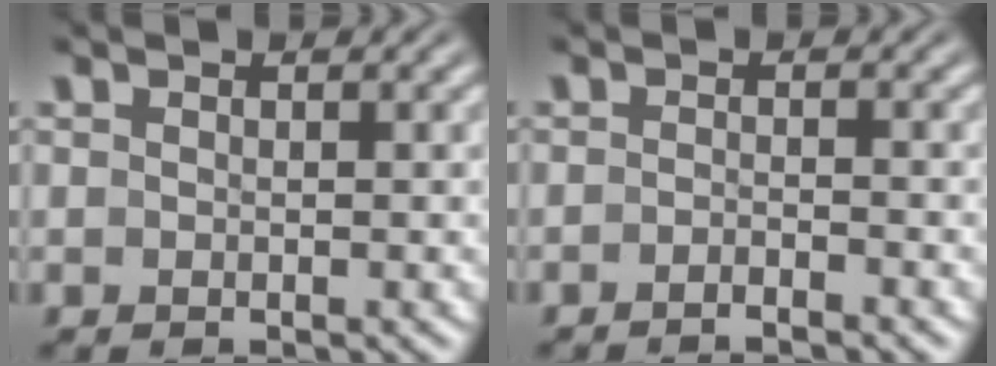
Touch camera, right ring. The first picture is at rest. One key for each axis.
{"total": 1.9, "fx": -1.8, "fy": -0.2, "fz": 0.3, "tx": -0.008, "ty": -0.003, "tz": -0.033}